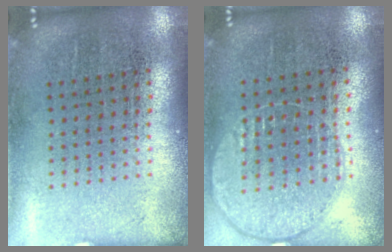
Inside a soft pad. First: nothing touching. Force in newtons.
{"total": 0.9, "press": 0.9, "slide": 0.4}